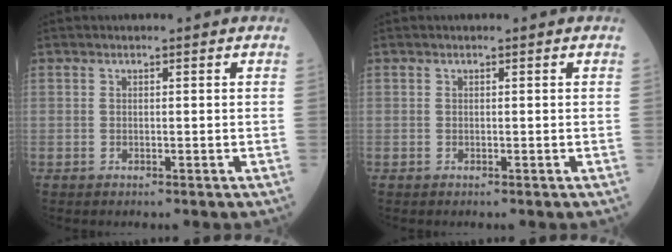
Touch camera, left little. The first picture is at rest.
{"total": 0.0}